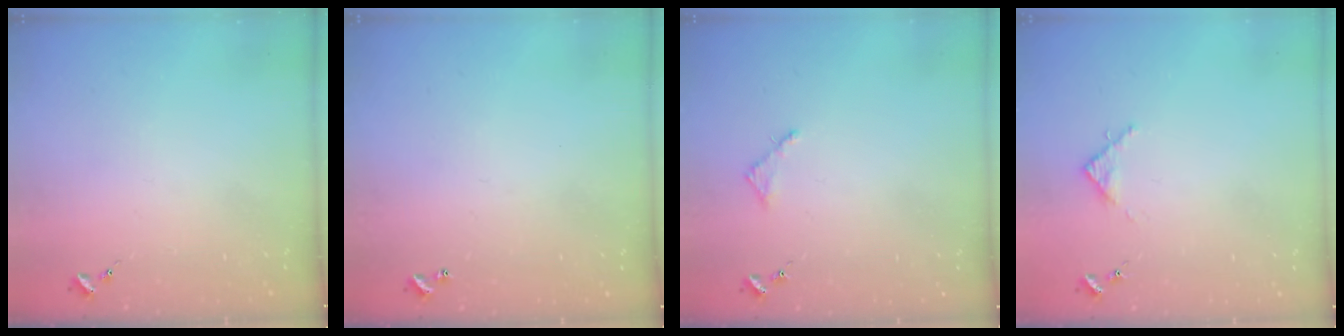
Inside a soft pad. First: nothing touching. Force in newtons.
{"total": 1.0, "press": 1.0, "slide": 0.2}
{"total": 2.8, "press": 2.7, "slide": 0.3}
{"total": 3.1, "press": 3.1, "slide": 0.4}